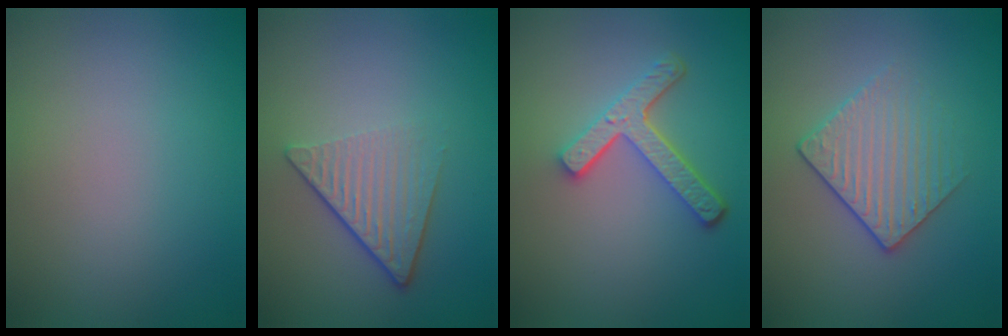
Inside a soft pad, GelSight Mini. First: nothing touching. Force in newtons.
{"total": 4.6, "press": 2.9, "slide": 3.6}
{"total": 4.3, "press": 3.3, "slide": 2.8}
{"total": 3.1, "press": 2.8, "slide": 1.3}